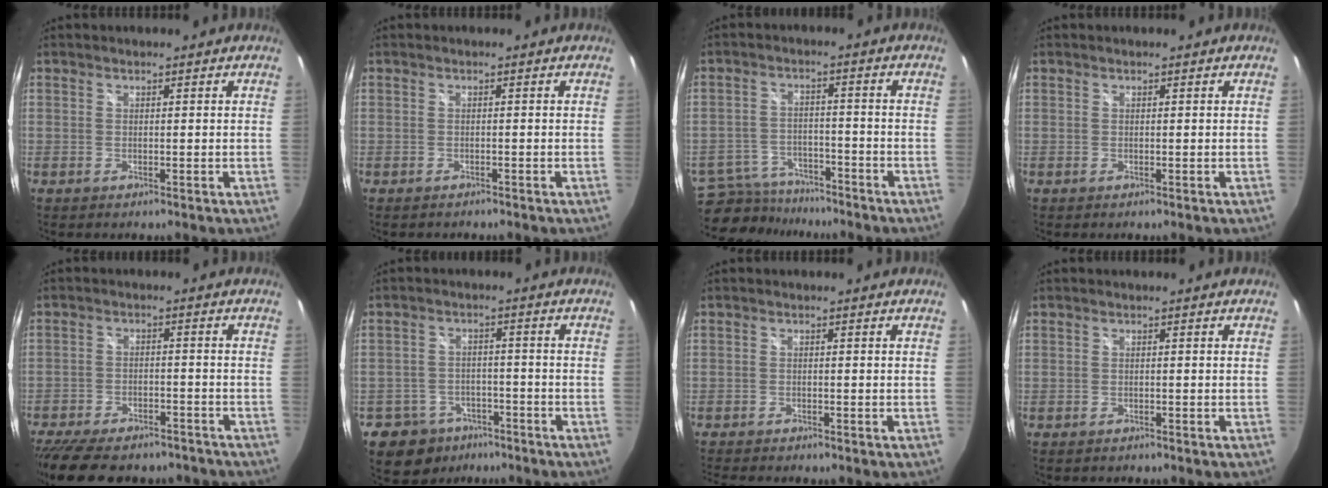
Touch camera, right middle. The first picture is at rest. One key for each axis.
{"total": 1.1, "fx": -1.0, "fy": 0.3, "fz": 0.2, "tx": -0.007, "ty": -0.002, "tz": -0.015}
{"total": 11.0, "fx": -9.7, "fy": 4.2, "fz": 3.0, "tx": -0.086, "ty": 0.002, "tz": -0.153}
{"total": 0.0}
{"total": 17.8, "fx": -14.5, "fy": 6.7, "fz": 7.8, "tx": -0.175, "ty": -0.018, "tz": -0.204}
{"total": 8.3, "fx": -5.5, "fy": 6.0, "fz": 1.6, "tx": -0.048, "ty": 0.019, "tz": -0.075}
{"total": 3.6, "fx": -3.3, "fy": 0.4, "fz": 1.4, "tx": -0.031, "ty": -0.017, "tz": -0.056}
{"total": 0.9, "fx": -0.8, "fy": 0.2, "fz": 0.2, "tx": -0.006, "ty": -0.001, "tz": -0.012}